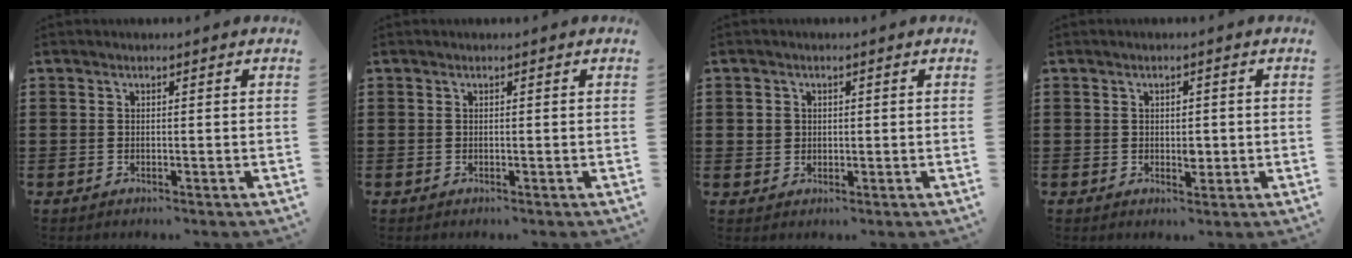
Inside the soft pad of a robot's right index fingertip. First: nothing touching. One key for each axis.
{"total": 0.0}
{"total": 1.7, "fx": 0.4, "fy": 1.6, "fz": 0.4, "tx": -0.014, "ty": 0.007, "tz": 0.006}
{"total": 2.0, "fx": 0.1, "fy": 1.1, "fz": 1.6, "tx": -0.023, "ty": 0.001, "tz": -0.001}